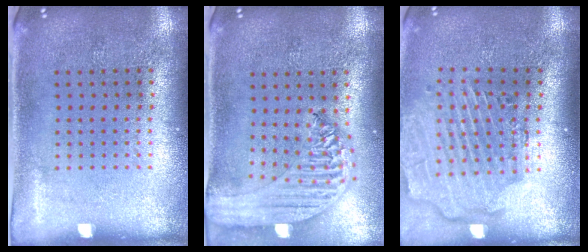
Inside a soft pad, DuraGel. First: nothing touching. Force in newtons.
{"total": 2.2, "press": 2.0, "slide": 0.9}
{"total": 2.8, "press": 2.3, "slide": 1.6}